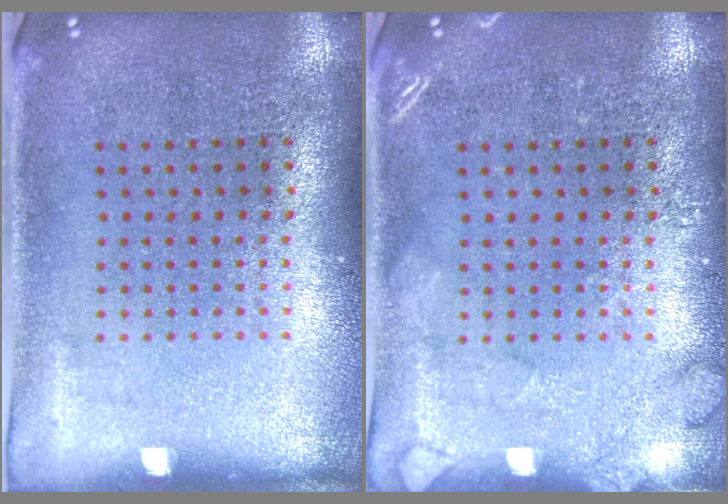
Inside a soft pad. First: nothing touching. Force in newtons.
{"total": 1.8, "press": 1.8, "slide": 0.3}